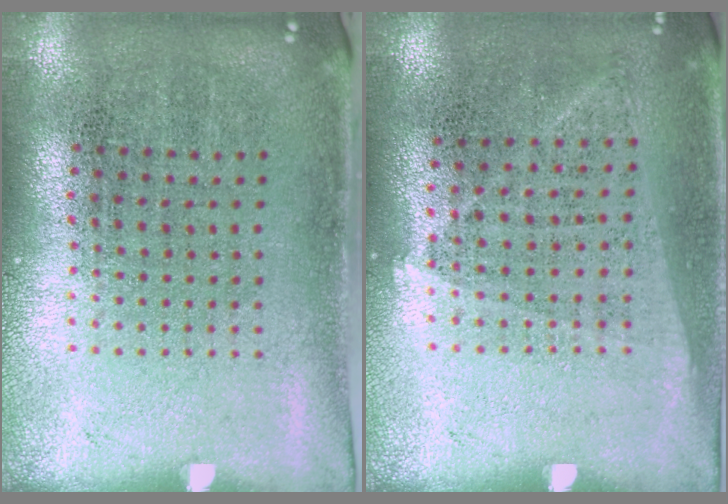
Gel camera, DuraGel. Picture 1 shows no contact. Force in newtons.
{"total": 1.0, "press": 0.9, "slide": 0.4}